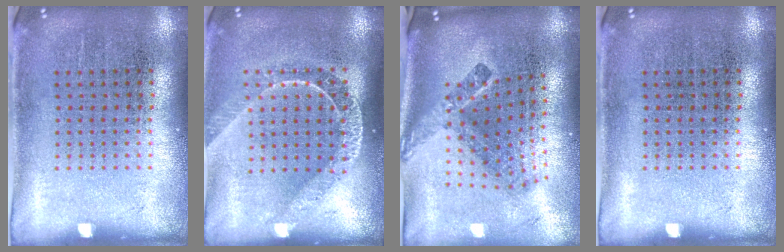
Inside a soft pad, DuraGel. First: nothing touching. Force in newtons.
{"total": 1.6, "press": 1.4, "slide": 0.8}
{"total": 2.5, "press": 1.6, "slide": 2.0}
{"total": 0.0}